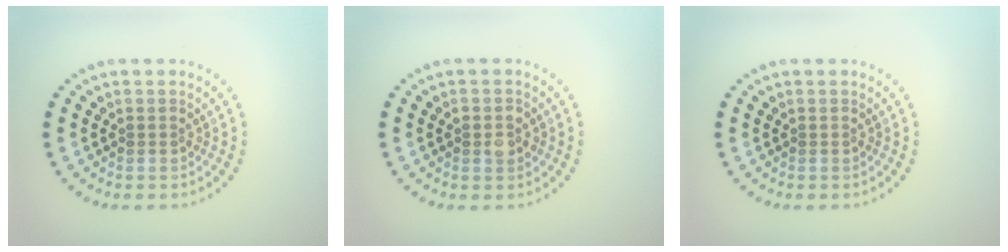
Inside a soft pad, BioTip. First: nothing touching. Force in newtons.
{"total": 1.5, "press": 1.5, "slide": 0.1}
{"total": 0.0}